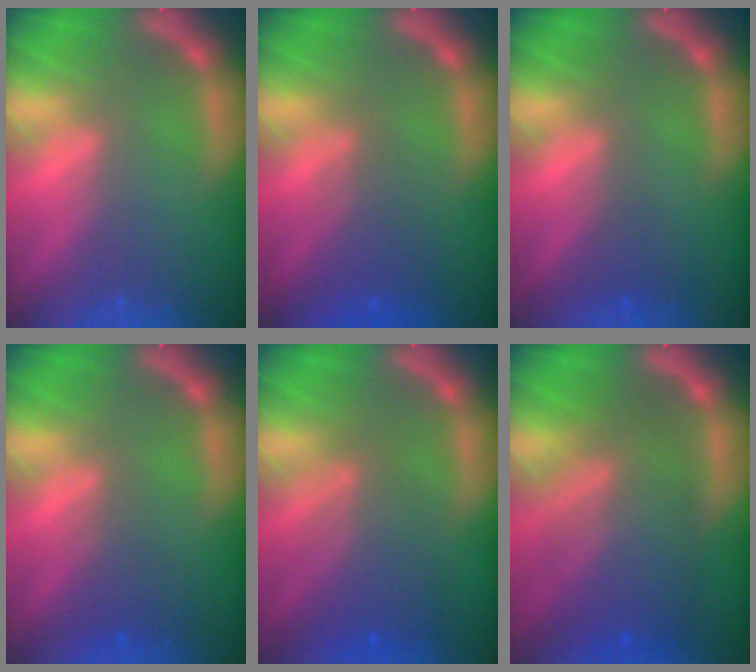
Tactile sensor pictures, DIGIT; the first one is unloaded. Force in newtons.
{"total": 3.0}
{"total": 1.0}
{"total": 2.0}
{"total": 5.1}
{"total": 8.5}